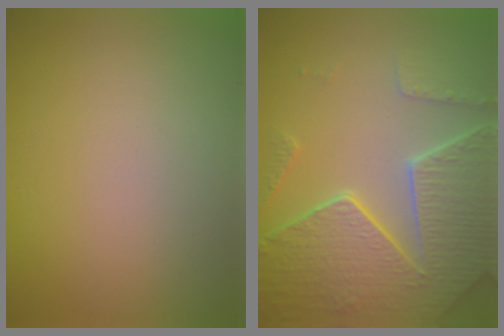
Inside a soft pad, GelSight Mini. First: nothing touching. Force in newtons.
{"total": 8.2, "press": 5.9, "slide": 5.7}